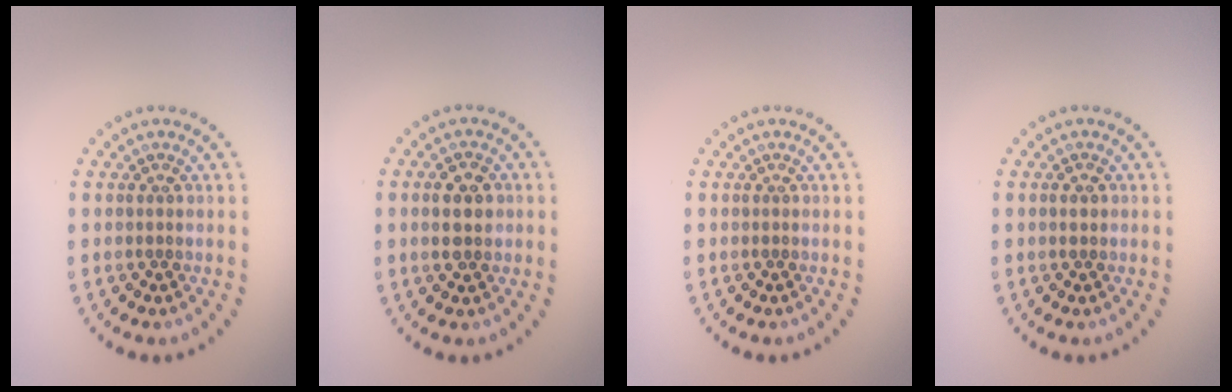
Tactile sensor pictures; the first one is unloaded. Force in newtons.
{"total": 3.0, "press": 3.0, "slide": 0.0}
{"total": 0.0}
{"total": 1.0, "press": 1.0, "slide": 0.1}